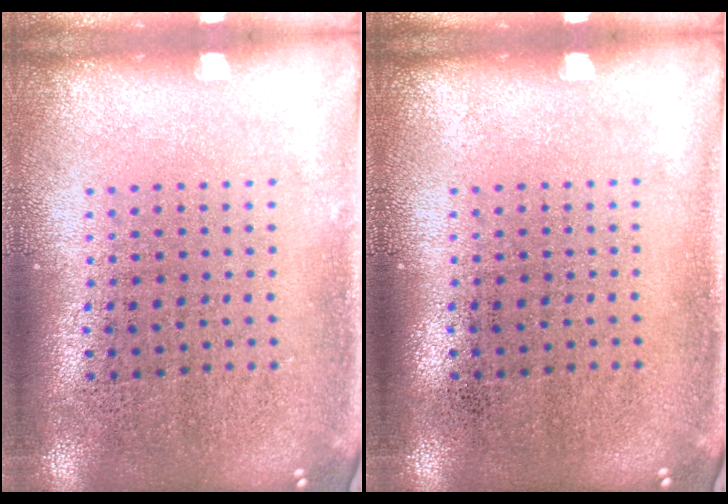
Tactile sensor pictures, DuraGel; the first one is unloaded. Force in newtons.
{"total": 0.0}